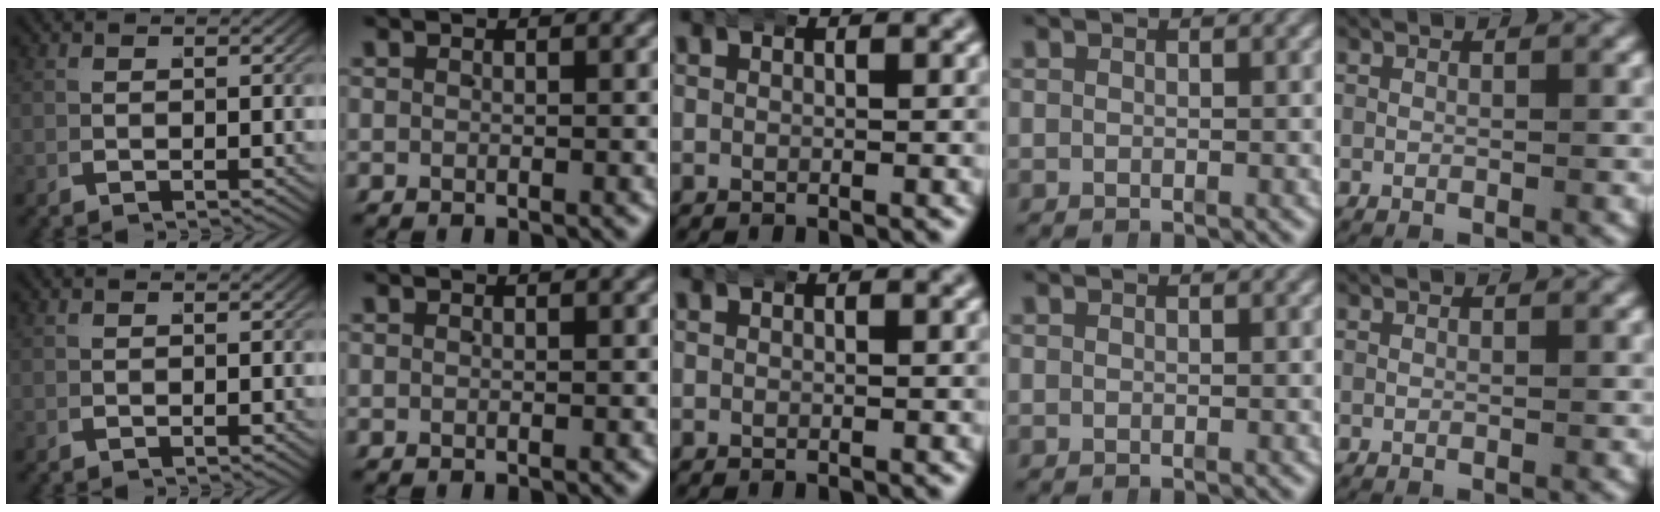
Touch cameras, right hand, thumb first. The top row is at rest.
{}